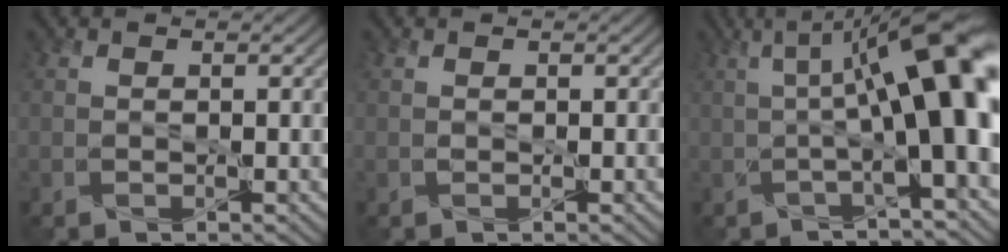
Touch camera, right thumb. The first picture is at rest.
{"total": 0.0}
{"total": 12.1, "force": [0.2, 2.2, 11.9], "torque": [-0.169, 0.026, -0.001]}